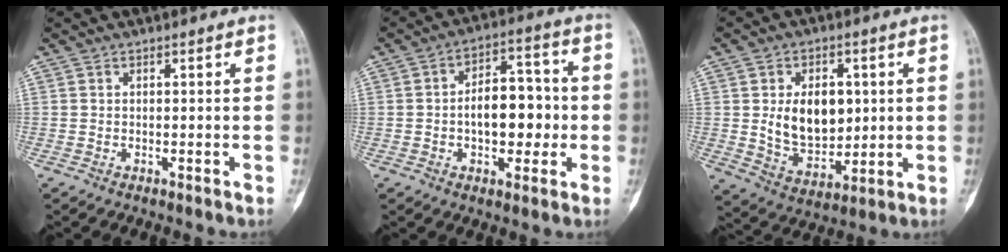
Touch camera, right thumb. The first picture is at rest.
{"total": 11.5, "force": [-1.2, 6.8, 9.1], "torque": [-0.099, 0.031, -0.021]}
{"total": 12.5, "force": [1.7, 8.5, 9.1], "torque": [-0.108, -0.018, 0.043]}